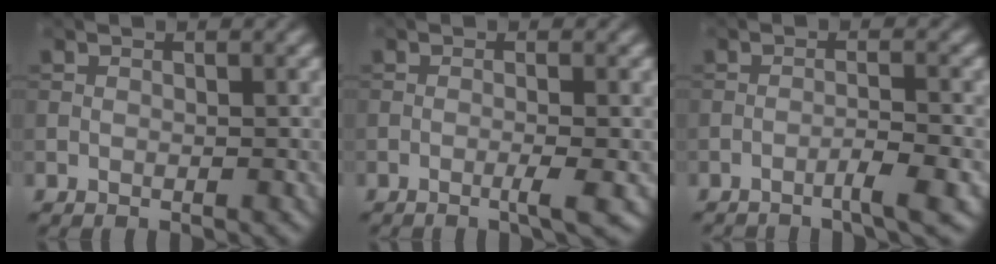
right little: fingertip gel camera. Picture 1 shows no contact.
{"total": 1.9, "force": [-0.7, 0.2, 1.8], "torque": [-0.025, 0.002, -0.015]}
{"total": 2.7, "force": [-1.7, 0.3, 2.1], "torque": [-0.024, 0.008, -0.040]}